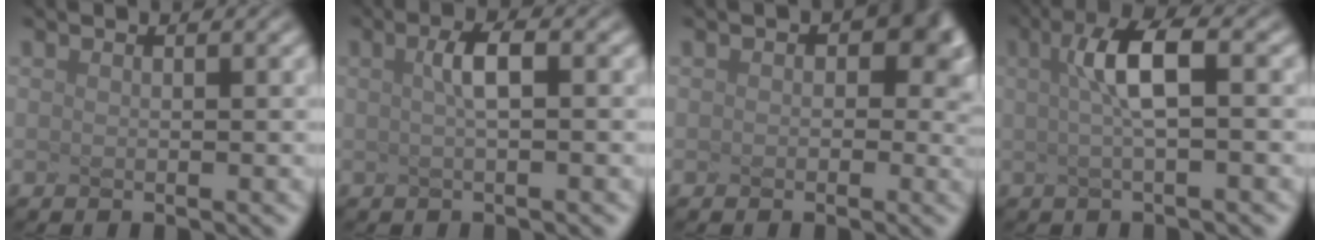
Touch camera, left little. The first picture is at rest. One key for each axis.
{"total": 1.6, "fx": -1.0, "fy": -0.5, "fz": 1.2, "tx": -0.044, "ty": 0.001, "tz": 0.018}
{"total": 3.3, "fx": 0.4, "fy": 2.2, "fz": 2.5, "tx": -0.040, "ty": -0.005, "tz": 0.046}
{"total": 3.0, "fx": -0.7, "fy": -0.2, "fz": 2.9, "tx": -0.080, "ty": 0.003, "tz": 0.023}